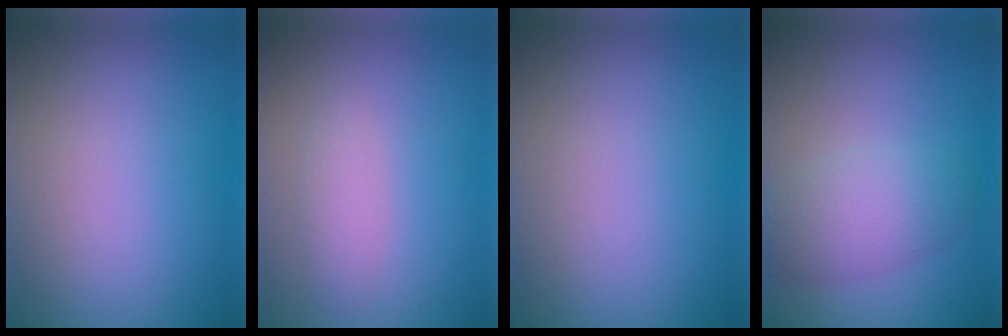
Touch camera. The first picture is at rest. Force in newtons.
{"total": 1.7, "press": 1.7, "slide": 0.1}
{"total": 0.0}
{"total": 4.0, "press": 4.0, "slide": 0.1}